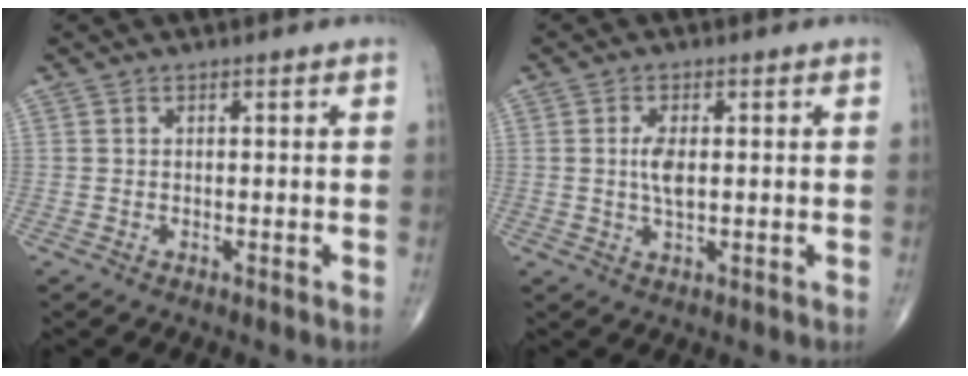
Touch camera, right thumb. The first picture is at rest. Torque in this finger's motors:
{"motor_torque": [0.75, 1.78, 0.93, -0.14, 0.09]}